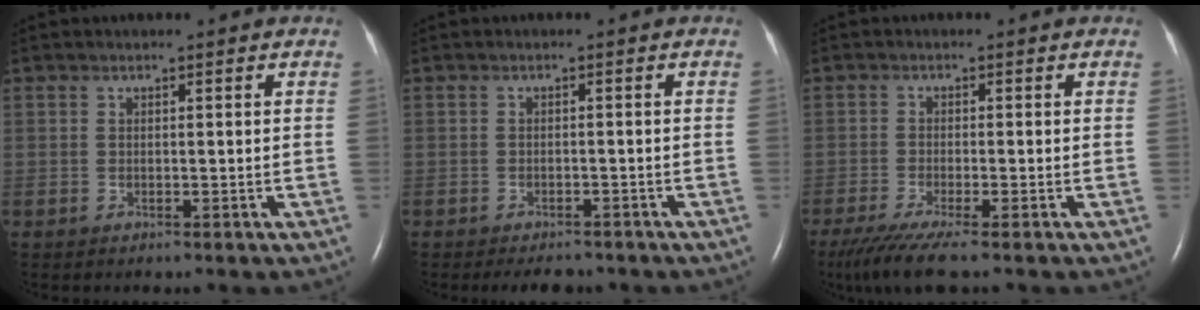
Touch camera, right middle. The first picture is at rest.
{"total": 3.8, "force": [-3.3, 1.5, 1.3], "torque": [-0.017, -0.003, -0.043]}
{"total": 7.0, "force": [-5.3, 0.1, 4.7], "torque": [-0.083, -0.021, -0.092]}